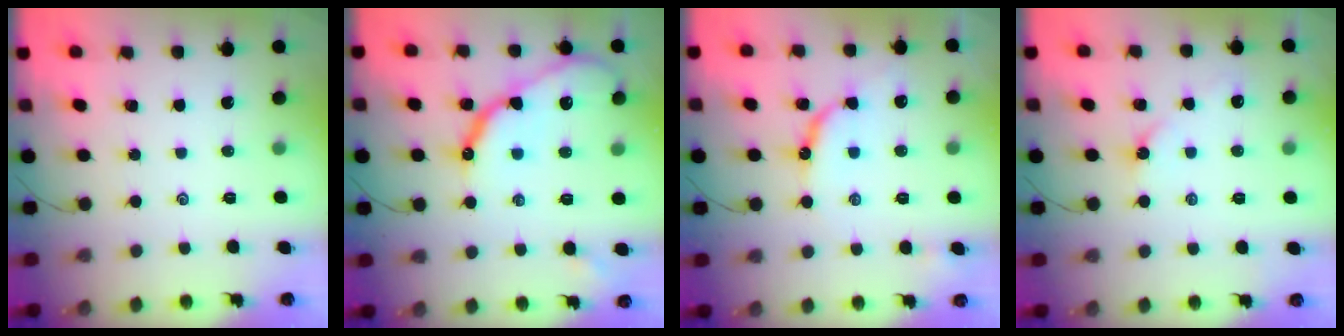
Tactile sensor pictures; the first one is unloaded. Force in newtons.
{"total": 14.2, "press": 14.2, "slide": 1.2}
{"total": 9.3, "press": 9.2, "slide": 1.0}
{"total": 2.6, "press": 2.5, "slide": 0.5}